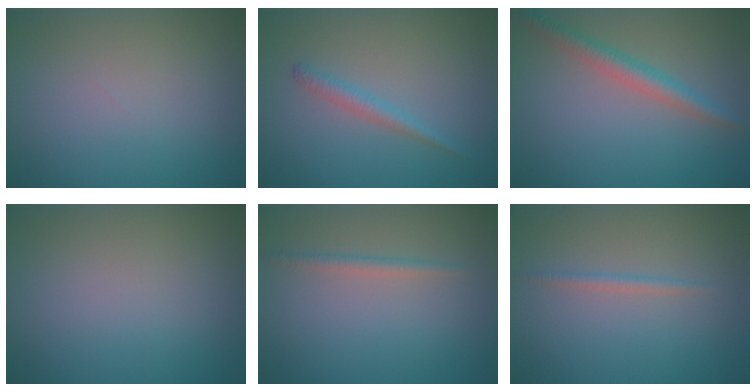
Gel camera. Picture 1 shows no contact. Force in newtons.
{"total": 1.5, "press": 1.5, "slide": 0.2}
{"total": 2.8, "press": 2.8, "slide": 0.1}
{"total": 0.0}
{"total": 1.2, "press": 1.2, "slide": 0.0}
{"total": 0.7, "press": 0.7, "slide": 0.1}